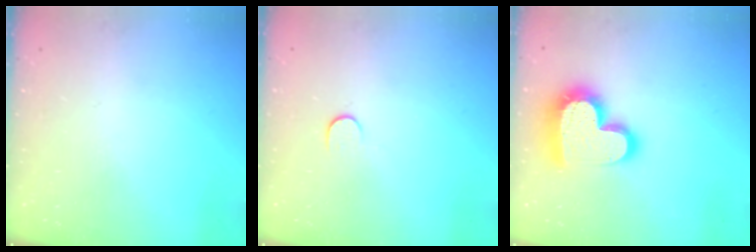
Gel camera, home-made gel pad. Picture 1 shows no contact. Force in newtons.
{"total": 5.4, "press": 5.4, "slide": 0.6}
{"total": 19.5, "press": 19.5, "slide": 1.5}